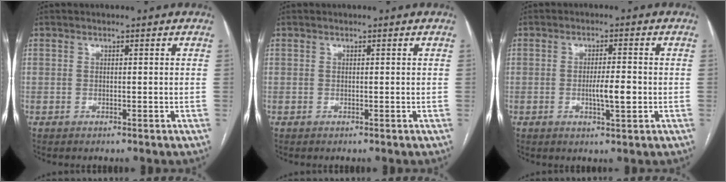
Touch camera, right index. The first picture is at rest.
{"total": 0.0}
{"total": 4.4, "force": [-0.8, 0.6, 4.2], "torque": [-0.073, -0.003, -0.011]}